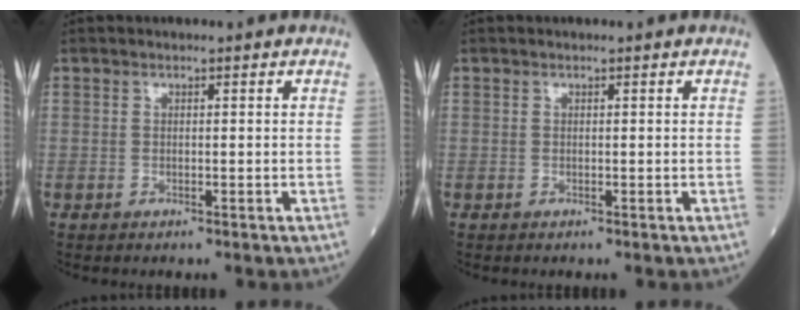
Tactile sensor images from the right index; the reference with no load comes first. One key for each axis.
{"total": 0.0}